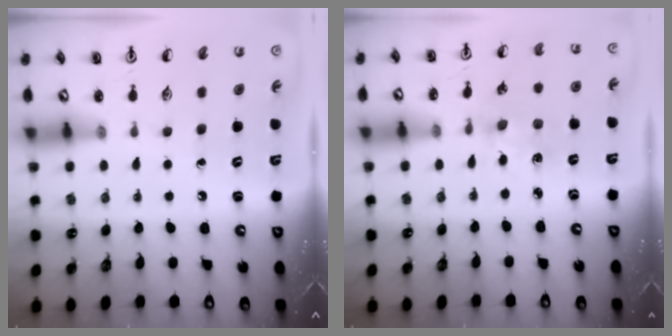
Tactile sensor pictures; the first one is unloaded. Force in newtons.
{"total": 1.9, "press": 1.9, "slide": 0.3}